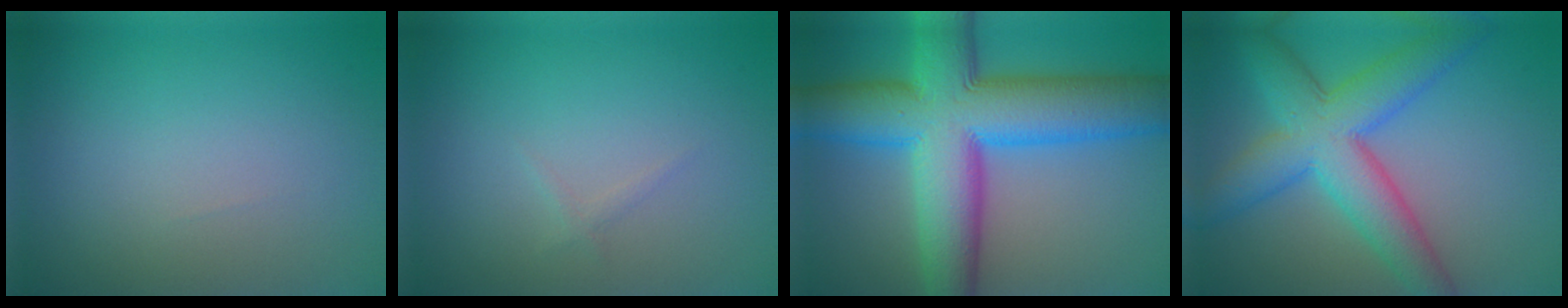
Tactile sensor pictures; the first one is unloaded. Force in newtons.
{"total": 0.6, "press": 0.6, "slide": 0.1}
{"total": 14.3, "press": 14.3, "slide": 0.3}
{"total": 8.4, "press": 8.4, "slide": 0.3}